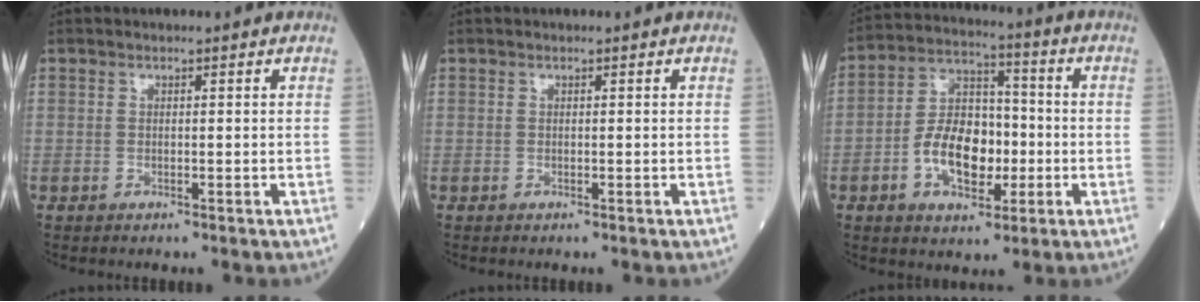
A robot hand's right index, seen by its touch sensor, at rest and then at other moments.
{"total": 0.0}
{"total": 11.0, "force": [-2.6, 6.1, 8.8], "torque": [-0.164, 0.020, -0.046]}